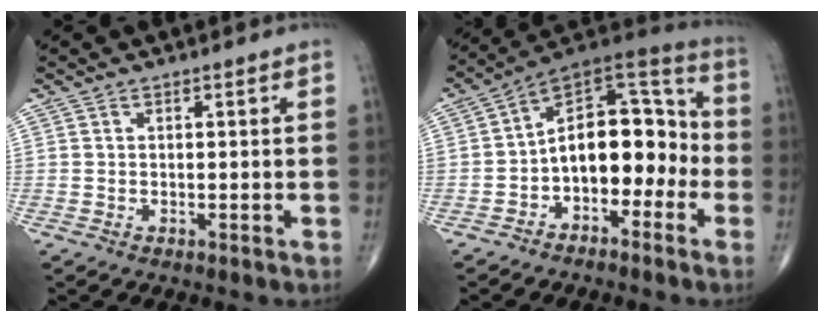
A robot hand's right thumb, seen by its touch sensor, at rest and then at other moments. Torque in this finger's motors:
{"motor_torque": [0.25, 0.75, 0.37, -0.06, 0.13]}